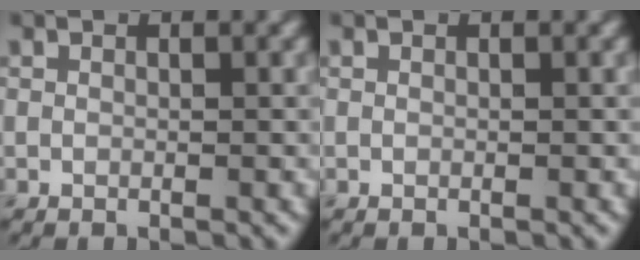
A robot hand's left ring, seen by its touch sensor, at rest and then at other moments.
{"total": 0.0}